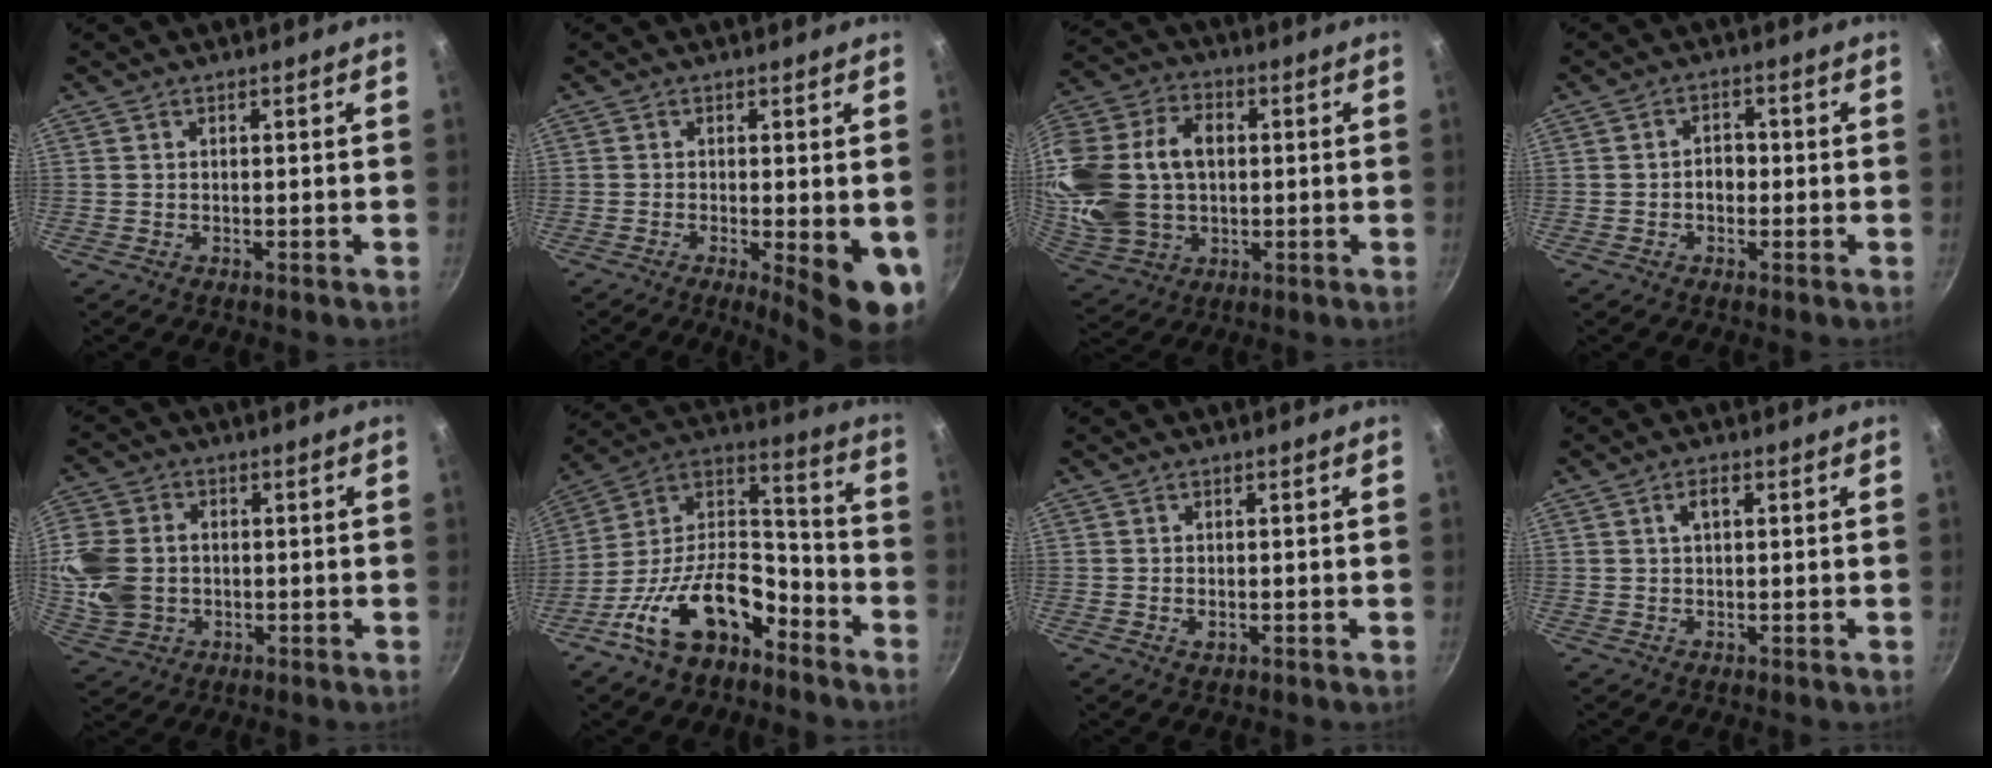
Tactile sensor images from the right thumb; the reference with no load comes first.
{"total": 9.5, "force": [-1.9, 2.7, 8.9], "torque": [-0.101, -0.009, -0.018]}
{"total": 23.5, "force": [1.7, 17.2, 16.0], "torque": [-0.335, 0.027, 0.039]}
{"total": 3.2, "force": [-0.5, 2.4, 2.1], "torque": [-0.010, 0.013, -0.011]}
{"total": 11.8, "force": [-0.4, 9.4, 7.1], "torque": [-0.138, 0.003, -0.009]}
{"total": 19.5, "force": [-10.8, 10.3, 12.5], "torque": [-0.180, 0.097, -0.200]}
{"total": 1.3, "force": [-0.2, 0.8, 0.9], "torque": [-0.015, -0.001, -0.003]}
{"total": 2.2, "force": [0.7, 1.2, 1.7], "torque": [-0.028, 0.006, 0.013]}